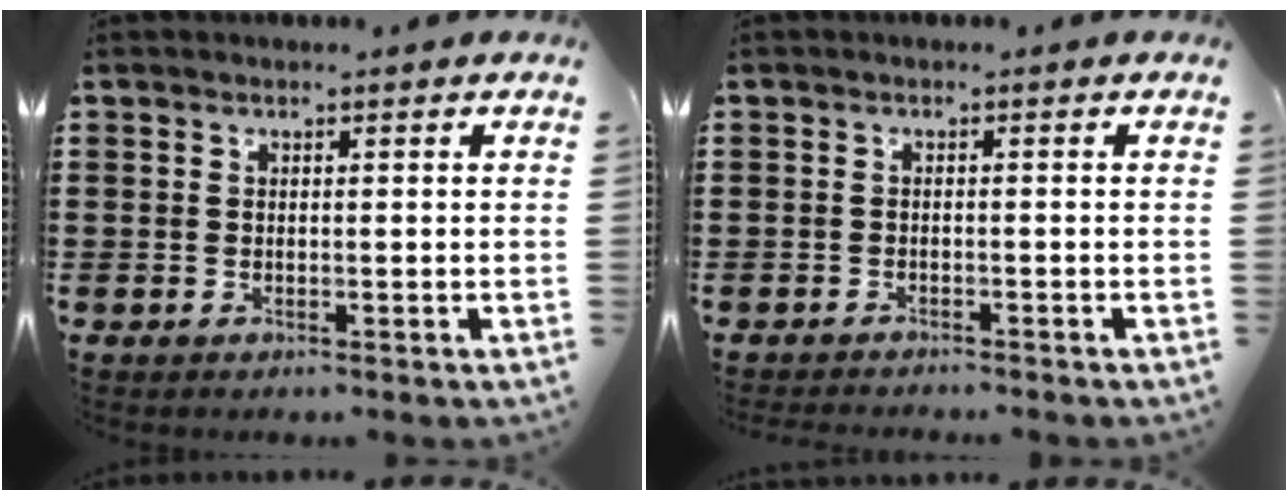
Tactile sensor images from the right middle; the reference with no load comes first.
{"total": 1.0, "force": [-1.0, 0.0, 0.0], "torque": [-0.002, 0.002, -0.021]}